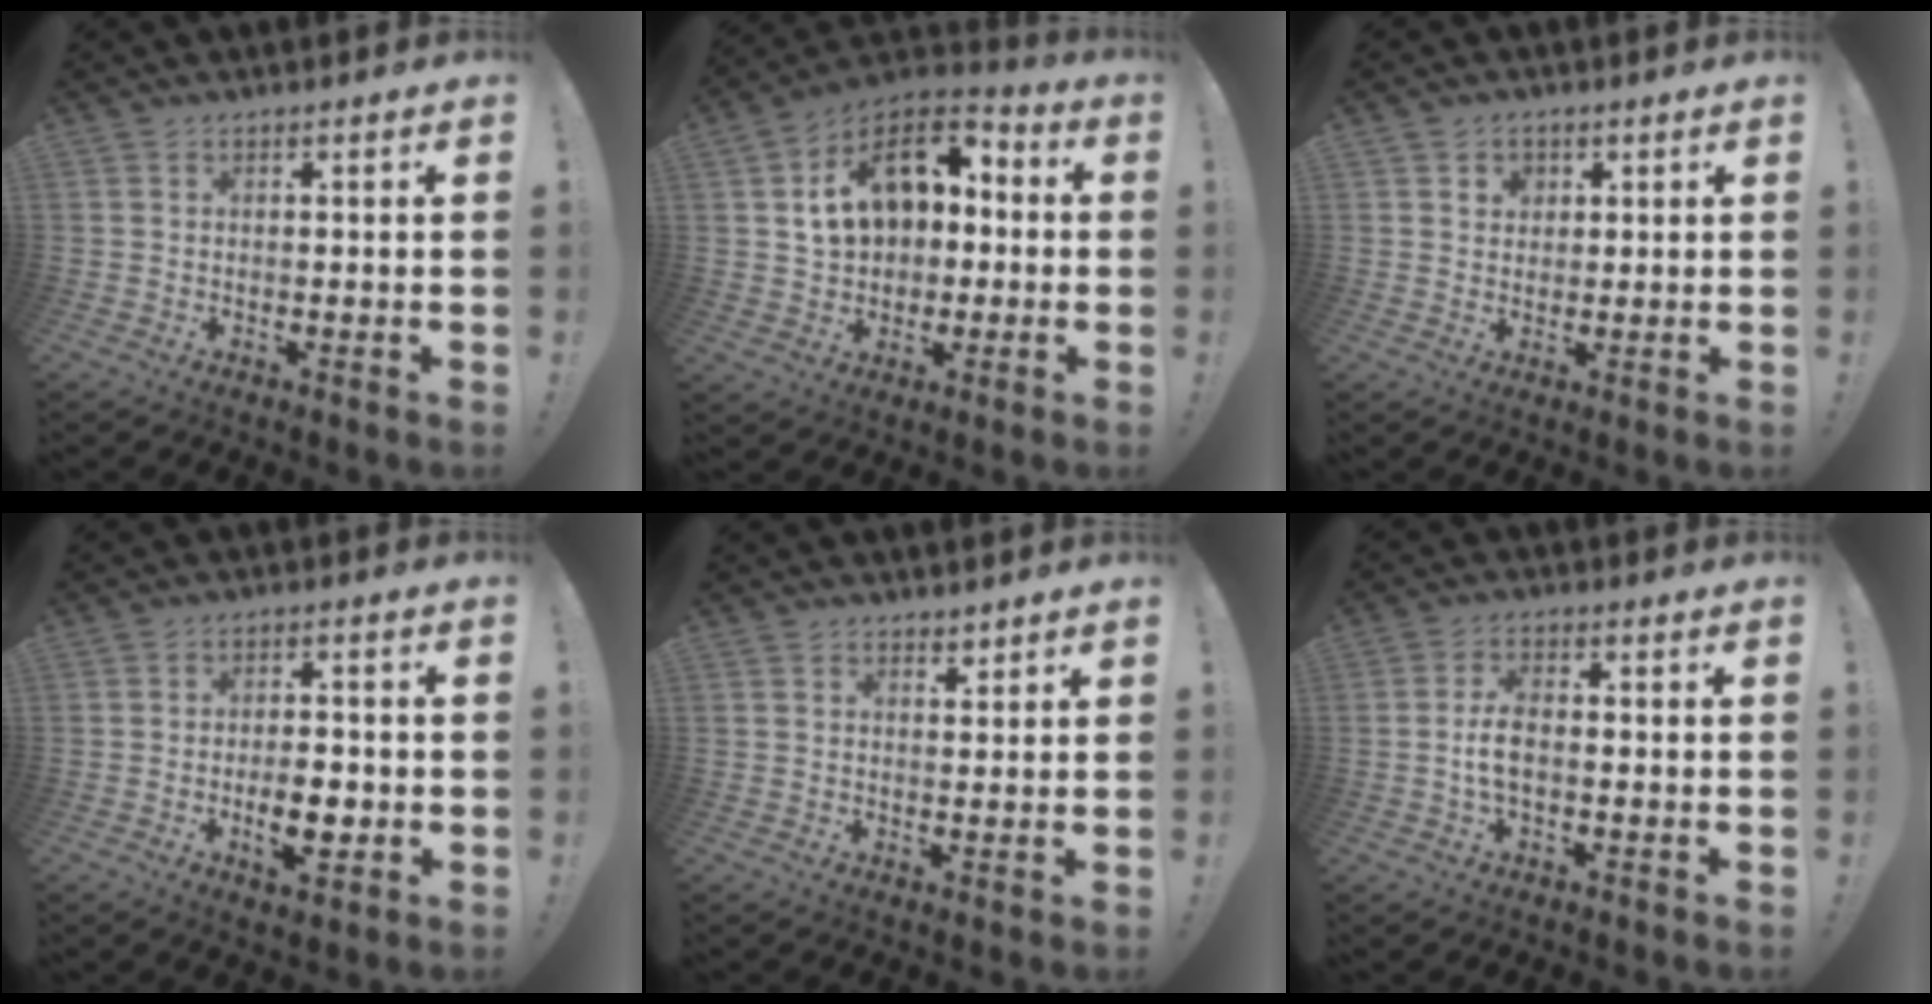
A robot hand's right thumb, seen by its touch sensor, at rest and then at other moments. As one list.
[{"total": 16.4, "force": [4.1, 11.8, 10.7], "torque": [-0.153, -0.003, 0.075]}, {"total": 3.4, "force": [1.3, 3.0, 0.8], "torque": [-0.006, -0.004, 0.022]}, {"total": 7.8, "force": [-2.3, 3.4, 6.6], "torque": [-0.103, 0.003, -0.039]}, {"total": 2.0, "force": [1.8, 0.9, 0.2], "torque": [0.013, -0.015, 0.030]}, {"total": 5.7, "force": [-0.9, 2.6, 5.0], "torque": [-0.103, -0.001, -0.017]}]